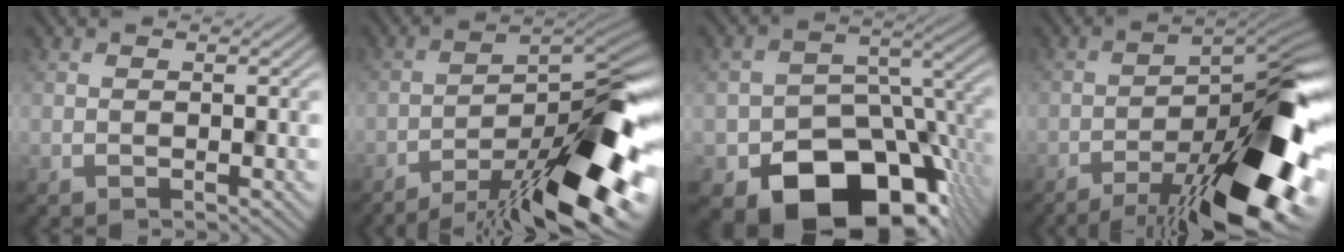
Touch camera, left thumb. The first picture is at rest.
{"total": 14.2, "force": [-8.7, 3.6, 10.6], "torque": [-0.157, 0.010, -0.152]}
{"total": 16.0, "force": [-8.3, 10.2, 9.2], "torque": [-0.132, -0.041, -0.122]}
{"total": 16.3, "force": [-8.4, 5.0, 13.0], "torque": [-0.170, 0.011, -0.140]}